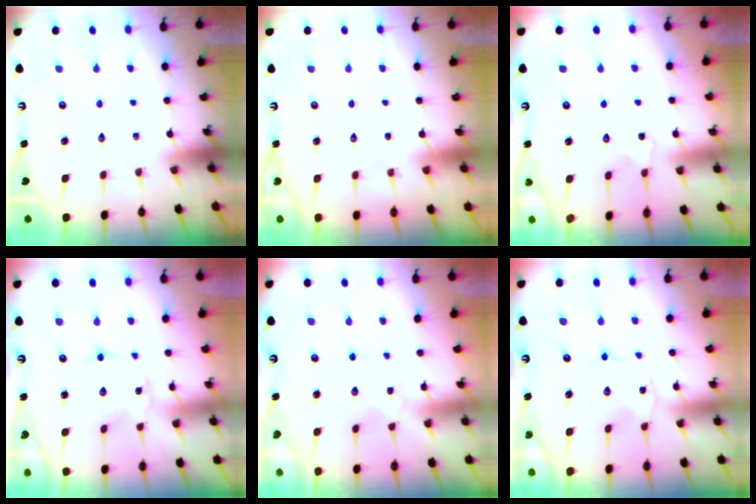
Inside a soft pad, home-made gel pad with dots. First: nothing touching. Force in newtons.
{"total": 1.6, "press": 1.6, "slide": 0.1}
{"total": 1.9, "press": 1.8, "slide": 0.6}
{"total": 1.4, "press": 1.4, "slide": 0.1}
{"total": 0.0}
{"total": 2.0, "press": 2.0, "slide": 0.2}